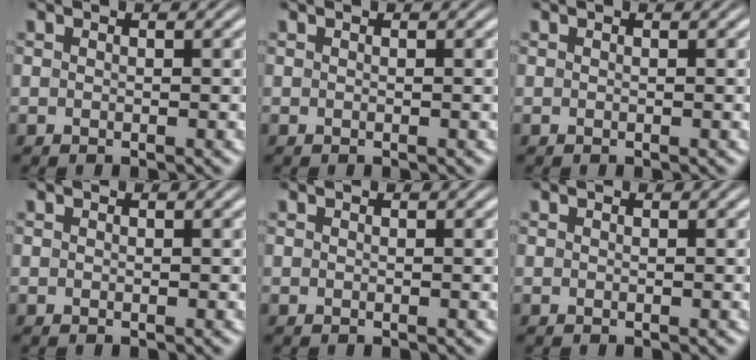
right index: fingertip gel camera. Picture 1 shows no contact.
{"total": 0.0}
{"total": 0.0}
{"total": 0.0}
{"total": 0.0}
{"total": 0.0}